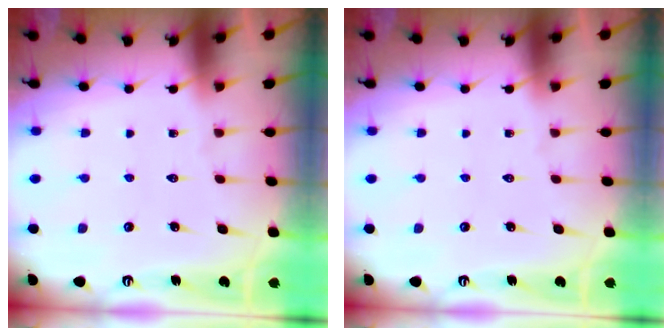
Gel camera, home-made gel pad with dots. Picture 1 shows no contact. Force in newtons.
{"total": 0.0}